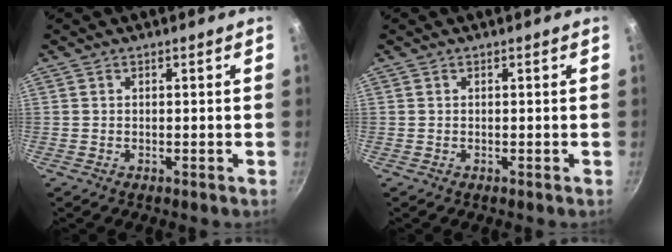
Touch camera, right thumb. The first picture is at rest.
{"total": 0.0}